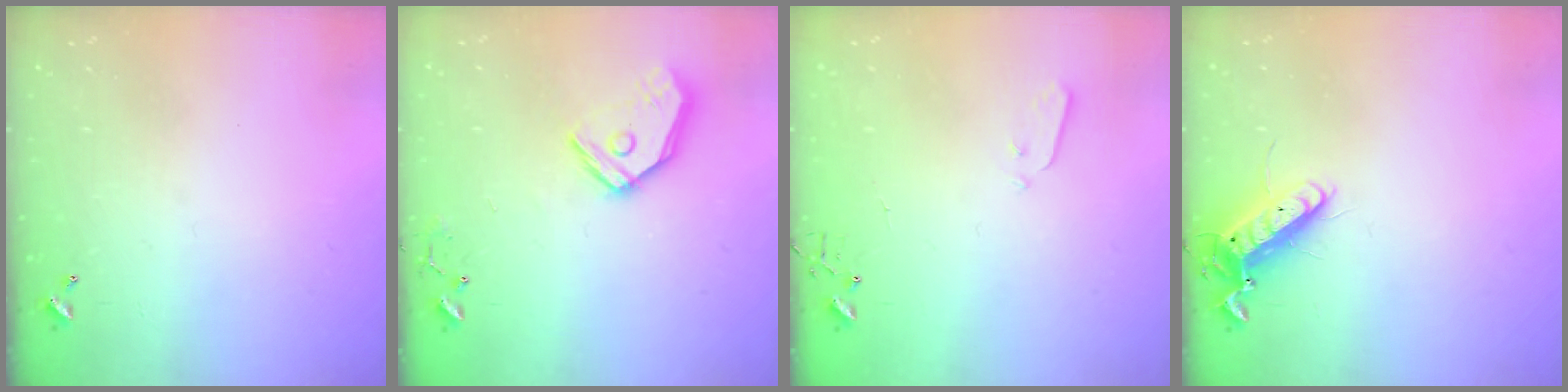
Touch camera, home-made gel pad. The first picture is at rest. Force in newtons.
{"total": 13.9, "press": 13.7, "slide": 2.3}
{"total": 2.0, "press": 2.0, "slide": 0.4}
{"total": 12.0, "press": 11.8, "slide": 2.1}